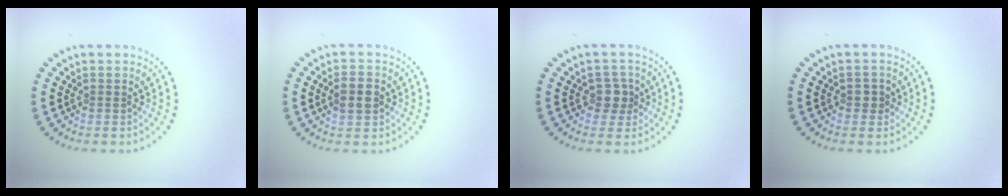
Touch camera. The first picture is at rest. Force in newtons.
{"total": 2.9, "press": 2.9, "slide": 0.0}
{"total": 1.9, "press": 1.7, "slide": 0.9}
{"total": 1.2, "press": 1.2, "slide": 0.3}